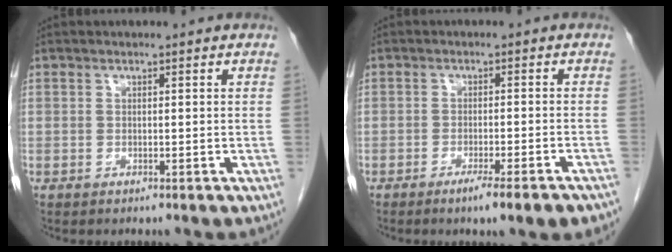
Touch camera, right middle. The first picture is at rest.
{"total": 6.8, "force": [-4.7, 0.0, 4.9], "torque": [-0.051, -0.013, -0.062]}